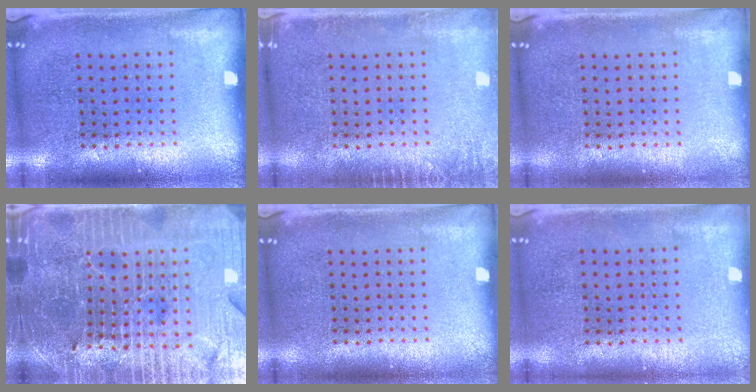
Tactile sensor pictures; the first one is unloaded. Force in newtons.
{"total": 1.4, "press": 1.3, "slide": 0.2}
{"total": 0.0}
{"total": 5.4, "press": 5.0, "slide": 1.9}
{"total": 0.0}
{"total": 0.0}